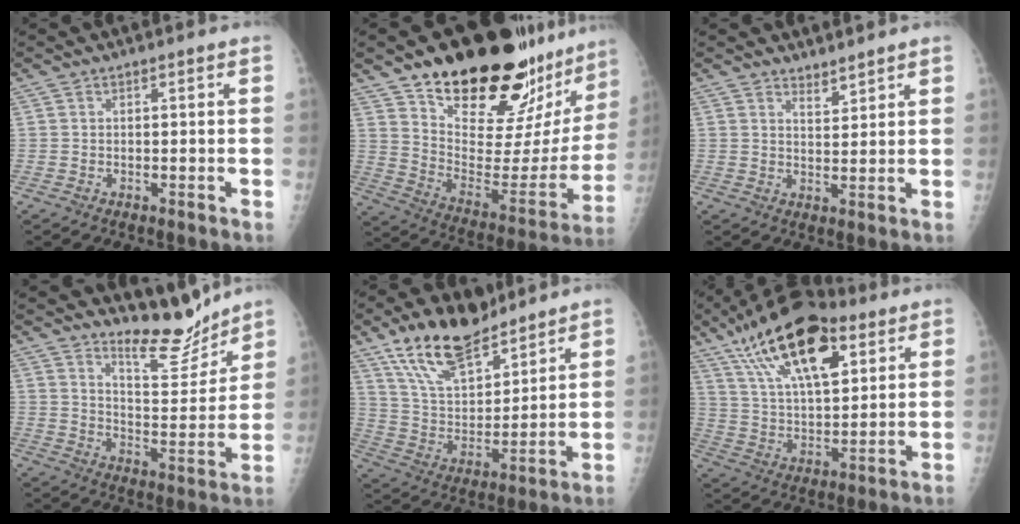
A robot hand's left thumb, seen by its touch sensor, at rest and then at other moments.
{"total": 31.7, "force": [23.9, 11.0, 17.8], "torque": [-0.229, -0.122, 0.348]}
{"total": 2.9, "force": [2.7, 0.9, 0.7], "torque": [0.003, -0.024, 0.045]}
{"total": 10.5, "force": [9.8, 2.3, 2.7], "torque": [-0.010, -0.091, 0.166]}
{"total": 17.5, "force": [12.9, 7.4, 9.2], "torque": [-0.125, -0.063, 0.239]}
{"total": 21.8, "force": [11.7, 9.6, 15.7], "torque": [-0.248, -0.026, 0.205]}